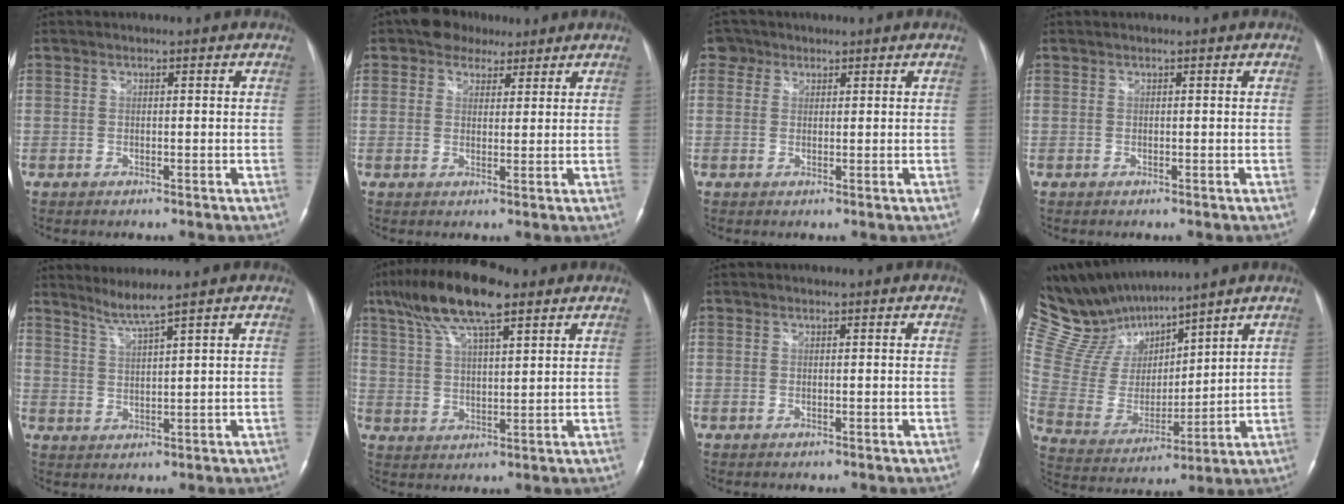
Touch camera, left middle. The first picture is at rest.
{"total": 5.3, "force": [3.7, 3.4, 1.6], "torque": [-0.029, 0.017, 0.063]}
{"total": 2.5, "force": [1.4, 2.1, 0.2], "torque": [0.002, 0.007, 0.020]}
{"total": 0.0}
{"total": 3.6, "force": [3.0, -1.3, 1.5], "torque": [-0.036, -0.011, 0.066]}
{"total": 12.9, "force": [8.2, 3.1, 9.5], "torque": [-0.184, 0.025, 0.150]}
{"total": 0.0}
{"total": 13.6, "force": [12.8, 3.0, 3.7], "torque": [-0.094, 0.011, 0.264]}